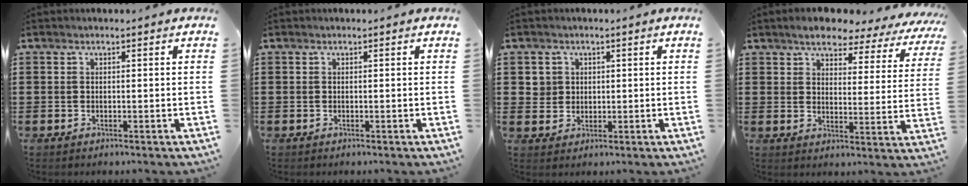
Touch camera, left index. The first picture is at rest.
{"total": 0.0}
{"total": 3.0, "force": [1.0, 2.8, 0.1], "torque": [-0.017, 0.012, 0.017]}
{"total": 5.5, "force": [5.0, 1.3, 1.9], "torque": [-0.054, -0.026, 0.081]}